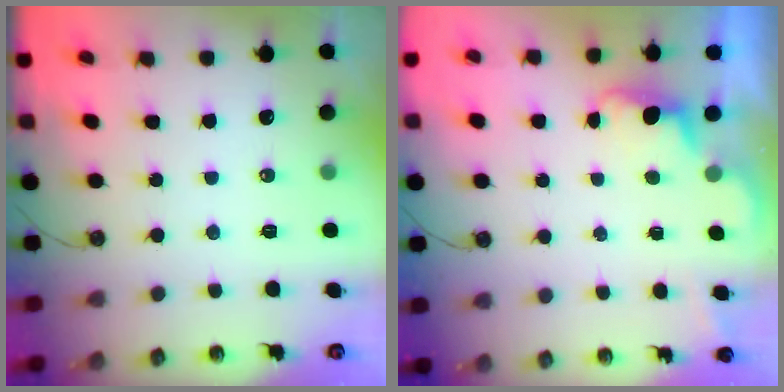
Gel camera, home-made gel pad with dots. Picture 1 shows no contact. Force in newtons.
{"total": 1.0, "press": 0.7, "slide": 0.8}